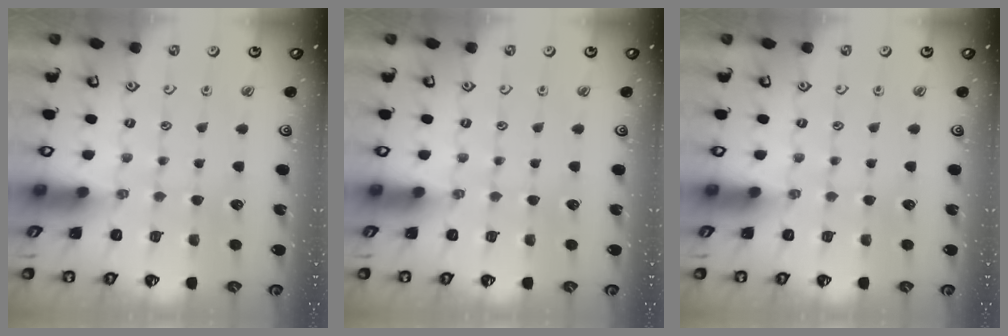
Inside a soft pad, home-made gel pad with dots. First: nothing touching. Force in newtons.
{"total": 0.0}
{"total": 0.0}